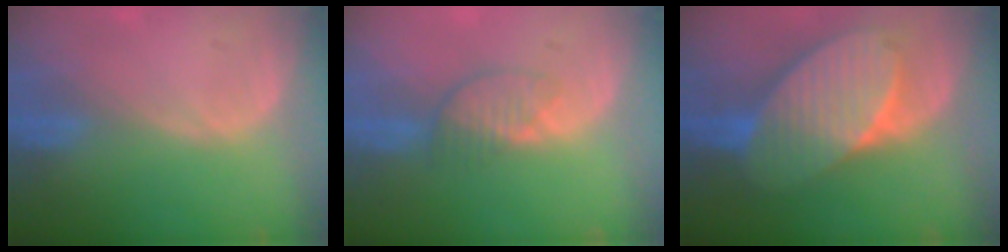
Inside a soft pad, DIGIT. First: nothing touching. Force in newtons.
{"total": 3.8, "press": 3.5, "slide": 1.6}
{"total": 10.5, "press": 10.5, "slide": 0.6}